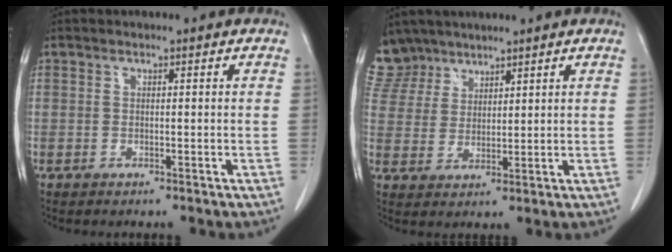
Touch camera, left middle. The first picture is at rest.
{"total": 9.1, "force": [7.6, 5.1, 0.5], "torque": [-0.019, 0.011, 0.159]}